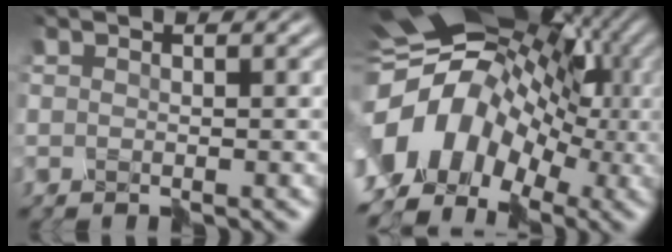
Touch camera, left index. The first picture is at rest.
{"total": 13.5, "force": [-3.6, 10.4, 7.8], "torque": [-0.176, 0.011, -0.077]}